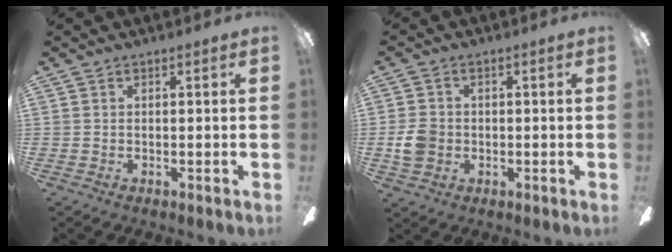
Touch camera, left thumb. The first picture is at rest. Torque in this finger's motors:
{"motor_torque": [-0.27, 0.96, 0.46, -0.26, 0.00]}